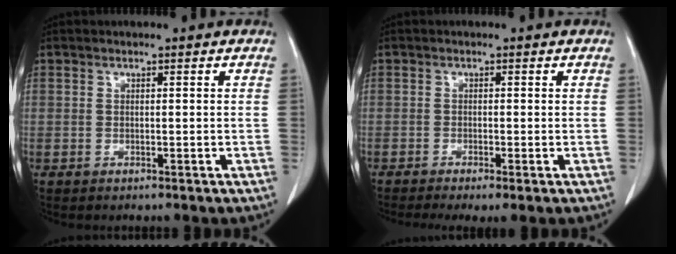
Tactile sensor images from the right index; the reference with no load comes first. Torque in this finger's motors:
{"motor_torque": [0.99, -0.95, 0.36, 0.09]}